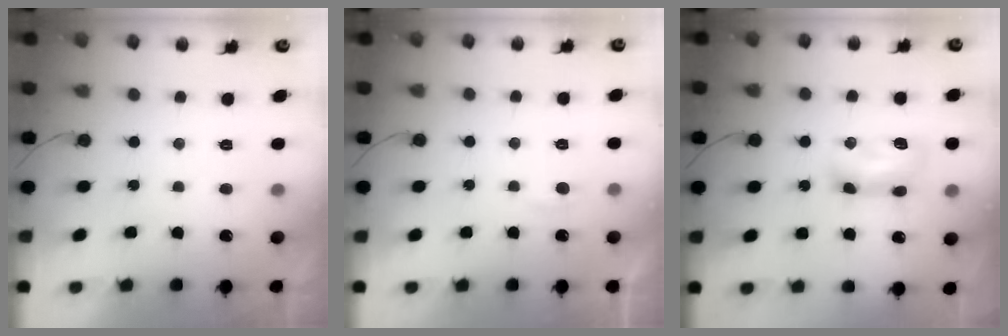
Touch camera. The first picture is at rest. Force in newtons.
{"total": 2.2, "press": 2.2, "slide": 0.2}
{"total": 9.4, "press": 9.4, "slide": 0.7}